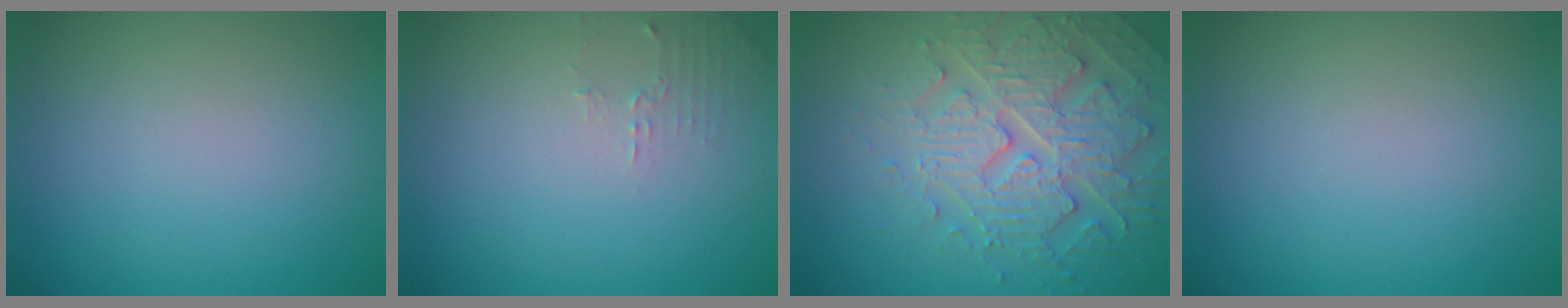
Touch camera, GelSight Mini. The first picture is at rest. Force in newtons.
{"total": 1.2, "press": 1.2, "slide": 0.4}
{"total": 5.2, "press": 5.0, "slide": 1.4}
{"total": 0.0}